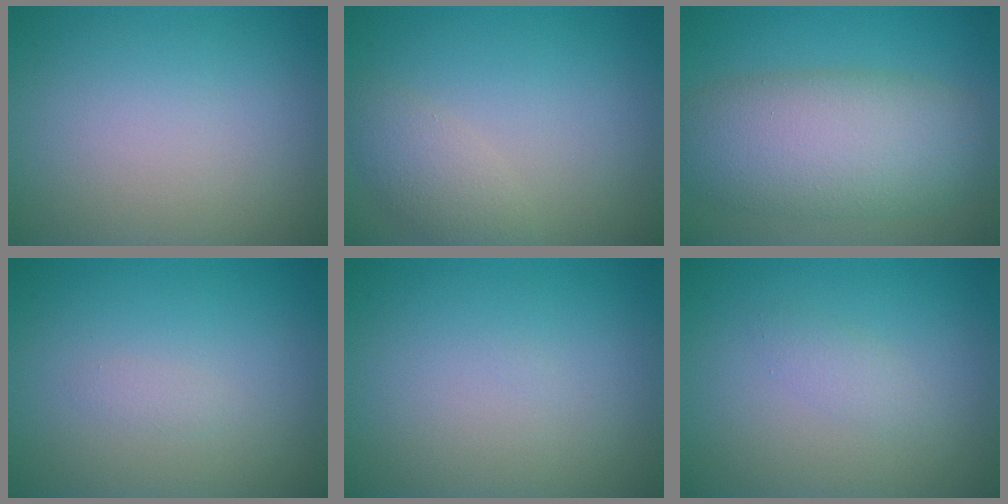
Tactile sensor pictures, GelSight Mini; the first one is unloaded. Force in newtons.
{"total": 2.4, "press": 2.4, "slide": 0.2}
{"total": 8.5, "press": 8.5, "slide": 0.6}
{"total": 0.6, "press": 0.6, "slide": 0.0}
{"total": 0.0}
{"total": 1.1, "press": 1.1, "slide": 0.1}